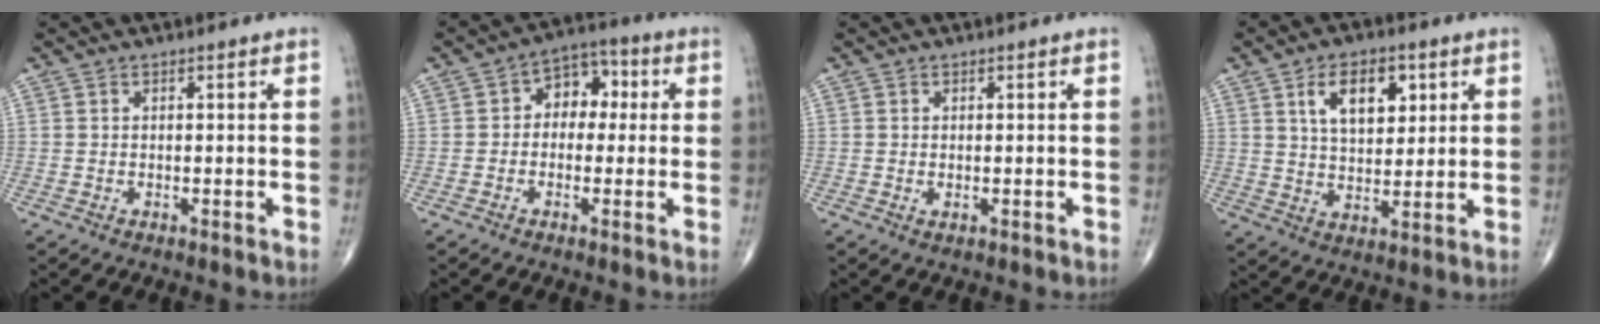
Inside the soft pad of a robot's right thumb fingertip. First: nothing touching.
{"total": 7.5, "force": [0.7, 5.5, 5.0], "torque": [-0.030, 0.028, -0.003]}
{"total": 0.6, "force": [-0.1, 0.3, 0.5], "torque": [-0.006, 0.000, -0.001]}
{"total": 10.2, "force": [4.1, 5.8, 7.4], "torque": [-0.092, -0.016, 0.070]}